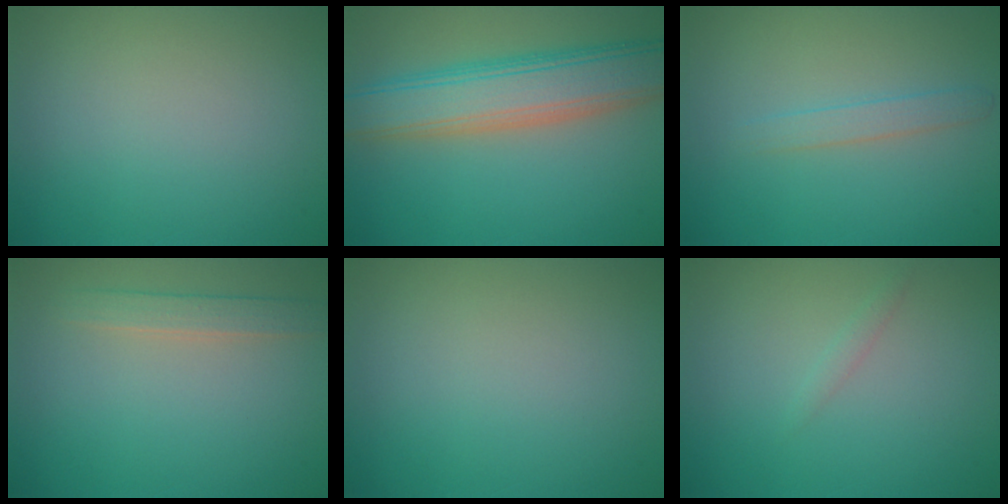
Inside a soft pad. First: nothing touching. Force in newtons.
{"total": 7.4, "press": 7.4, "slide": 0.1}
{"total": 1.5, "press": 1.4, "slide": 0.1}
{"total": 1.8, "press": 1.8, "slide": 0.1}
{"total": 0.0}
{"total": 0.7, "press": 0.7, "slide": 0.0}